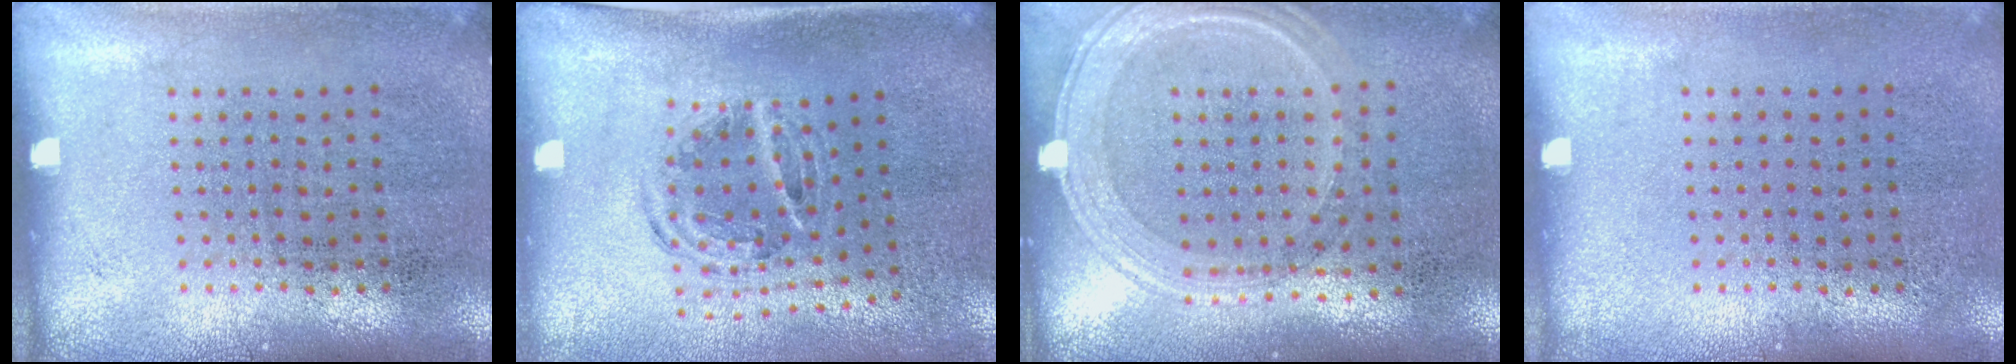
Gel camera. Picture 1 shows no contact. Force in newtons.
{"total": 0.9, "press": 0.9, "slide": 0.2}
{"total": 1.2, "press": 1.2, "slide": 0.3}
{"total": 0.0}